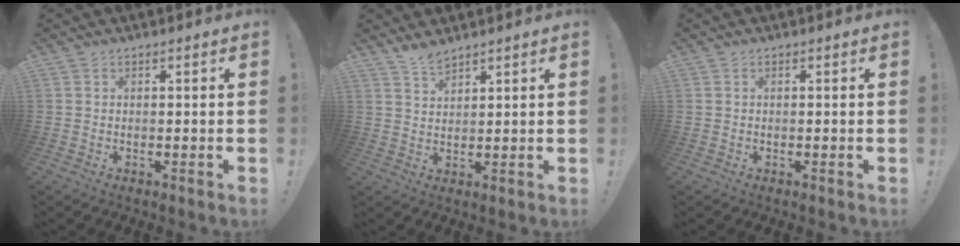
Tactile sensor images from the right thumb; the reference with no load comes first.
{"total": 4.3, "force": [3.9, 0.9, 1.5], "torque": [-0.020, -0.028, 0.070]}
{"total": 0.0}